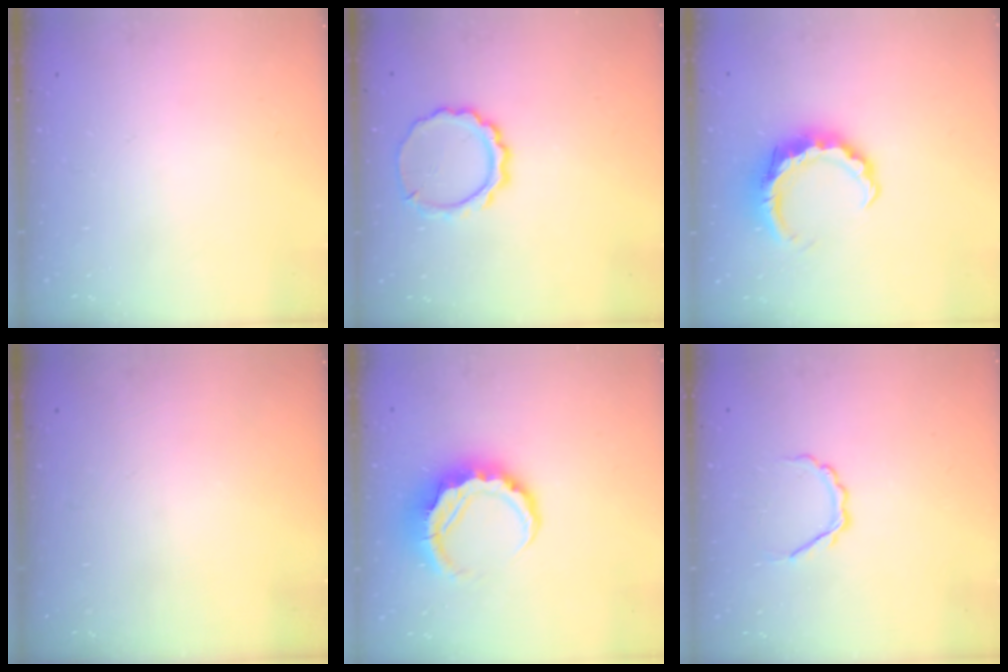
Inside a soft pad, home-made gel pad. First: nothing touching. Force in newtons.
{"total": 9.1, "press": 9.1, "slide": 0.8}
{"total": 8.2, "press": 8.1, "slide": 1.5}
{"total": 0.0}
{"total": 9.1, "press": 9.0, "slide": 1.5}
{"total": 4.2, "press": 4.0, "slide": 1.3}